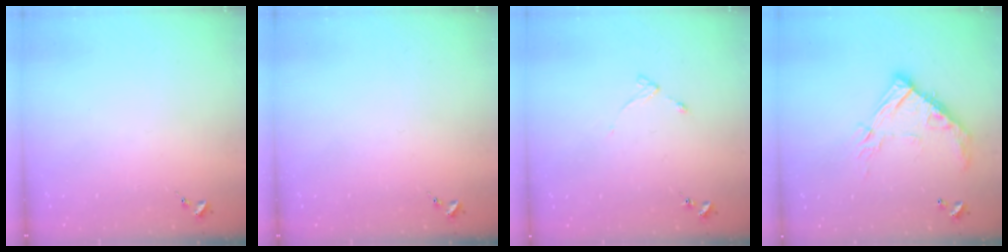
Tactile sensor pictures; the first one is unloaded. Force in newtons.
{"total": 0.0}
{"total": 4.7, "press": 4.6, "slide": 0.6}
{"total": 15.6, "press": 15.6, "slide": 1.2}